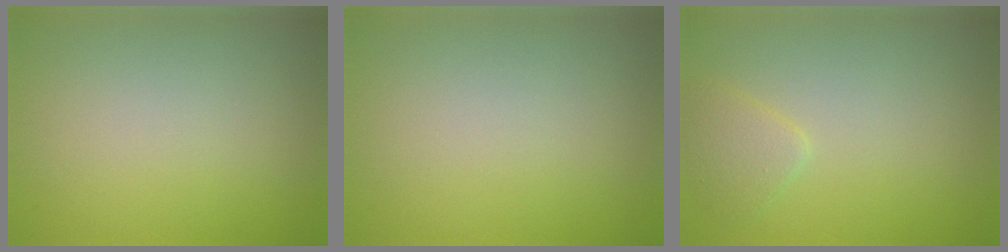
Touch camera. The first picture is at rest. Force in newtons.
{"total": 0.0}
{"total": 1.6, "press": 1.6, "slide": 0.1}